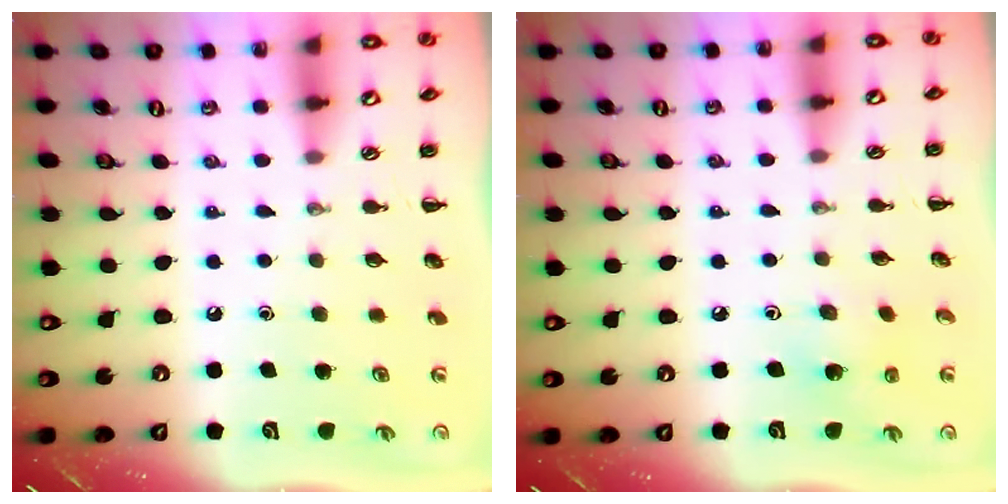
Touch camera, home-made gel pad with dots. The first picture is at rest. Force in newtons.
{"total": 3.6, "press": 3.5, "slide": 0.7}